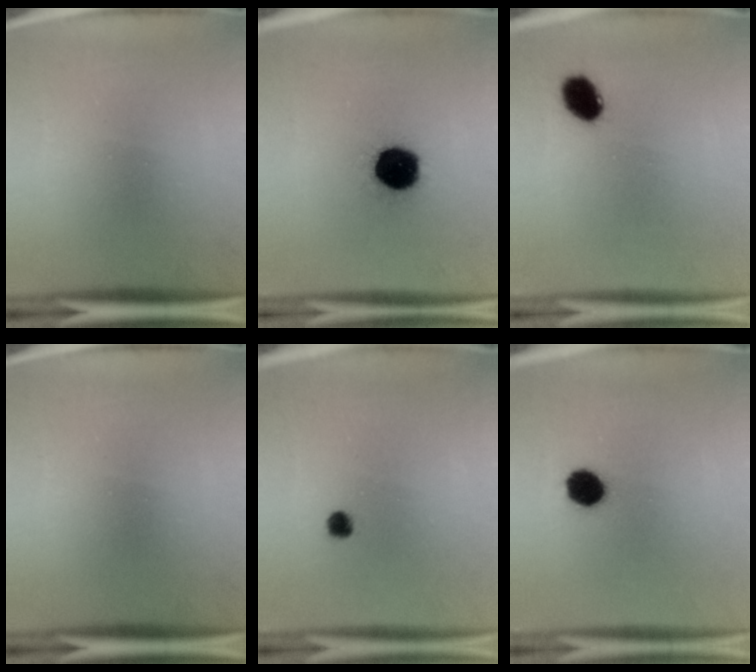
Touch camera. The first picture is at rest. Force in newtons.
{"total": 14.8}
{"total": 6.2}
{"total": 0.0}
{"total": 2.0}
{"total": 6.6}